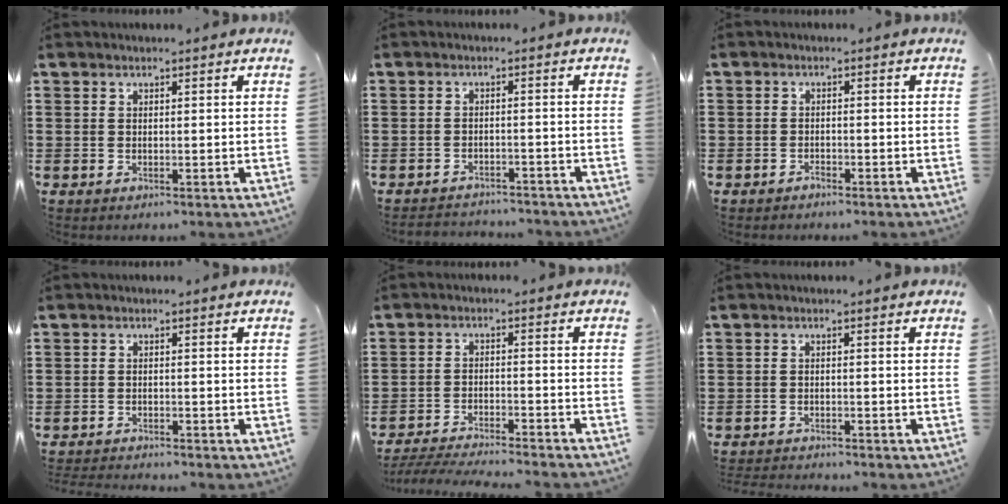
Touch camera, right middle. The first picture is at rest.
{"total": 2.4, "force": [-2.4, 0.3, 0.0], "torque": [-0.006, -0.002, -0.051]}
{"total": 1.3, "force": [-1.2, 0.5, 0.0], "torque": [-0.003, 0.003, -0.026]}
{"total": 1.9, "force": [-1.9, 0.2, -0.1], "torque": [-0.005, 0.001, -0.042]}
{"total": 4.5, "force": [-4.4, -0.1, 0.9], "torque": [-0.023, -0.005, -0.091]}
{"total": 1.9, "force": [-1.8, 0.2, -0.1], "torque": [-0.004, 0.001, -0.041]}